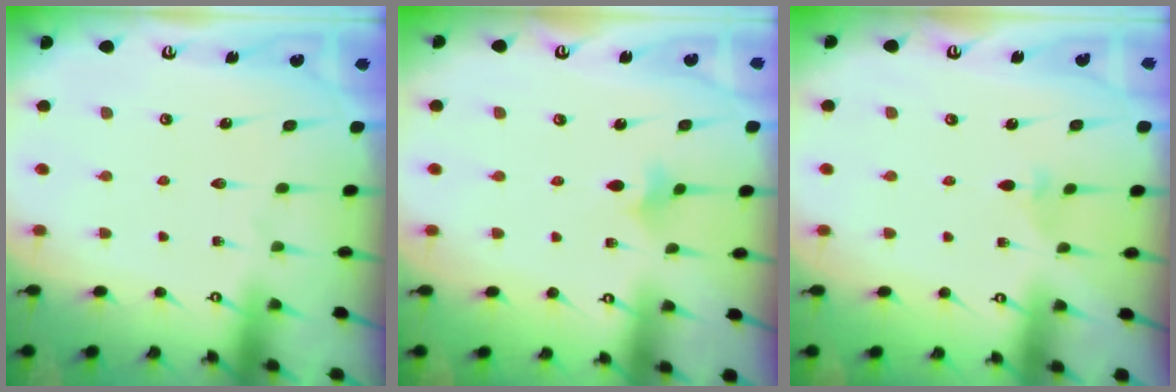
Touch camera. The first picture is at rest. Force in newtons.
{"total": 3.7, "press": 3.6, "slide": 0.8}
{"total": 2.0, "press": 2.0, "slide": 0.5}